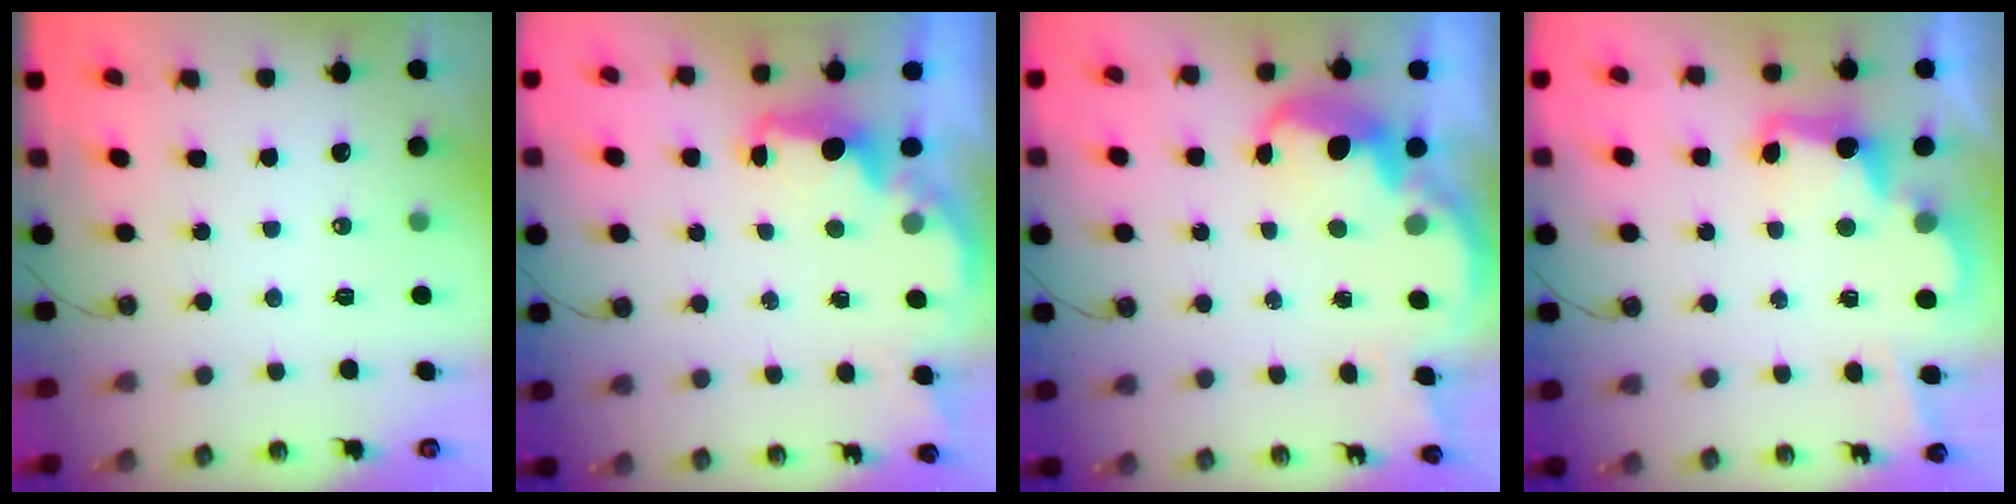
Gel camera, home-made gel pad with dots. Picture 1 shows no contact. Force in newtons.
{"total": 2.2, "press": 2.1, "slide": 0.8}
{"total": 4.2, "press": 4.1, "slide": 0.8}
{"total": 3.4, "press": 3.3, "slide": 0.6}